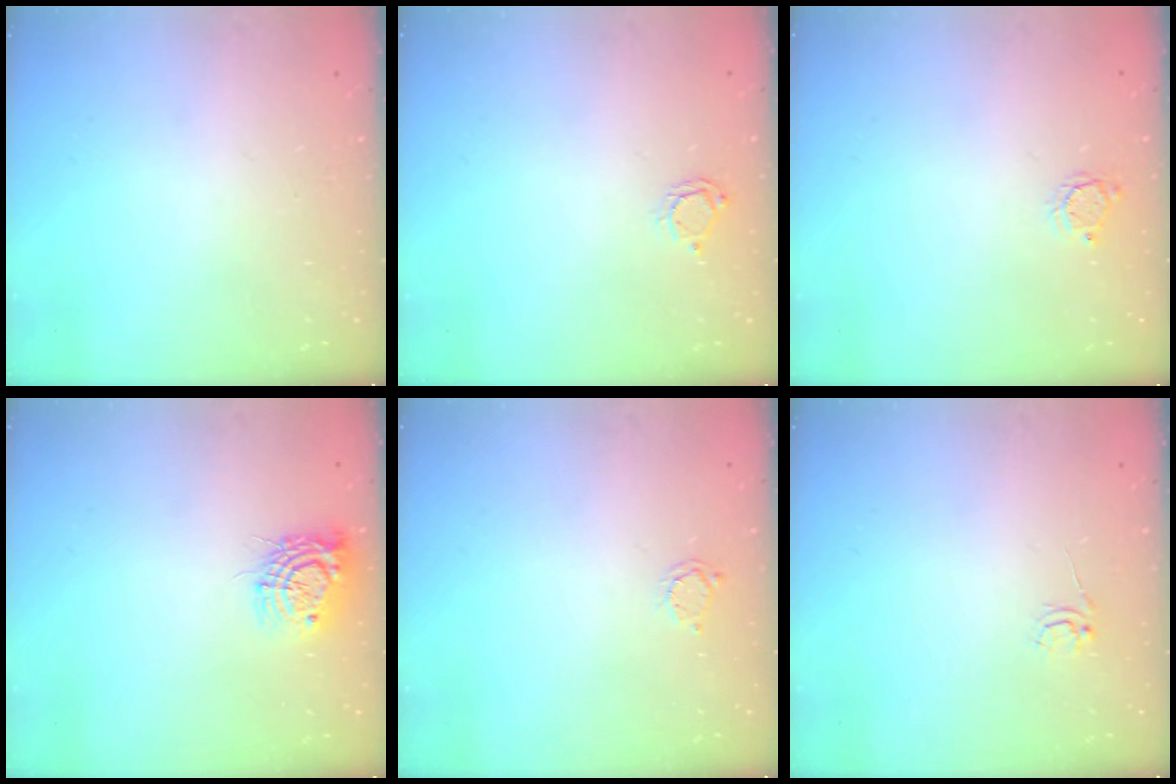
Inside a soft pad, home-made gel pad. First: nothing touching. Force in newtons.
{"total": 3.8, "press": 3.7, "slide": 0.6}
{"total": 3.3, "press": 3.3, "slide": 0.3}
{"total": 10.7, "press": 10.7, "slide": 0.7}
{"total": 2.5, "press": 2.5, "slide": 0.4}
{"total": 2.5, "press": 2.5, "slide": 0.2}